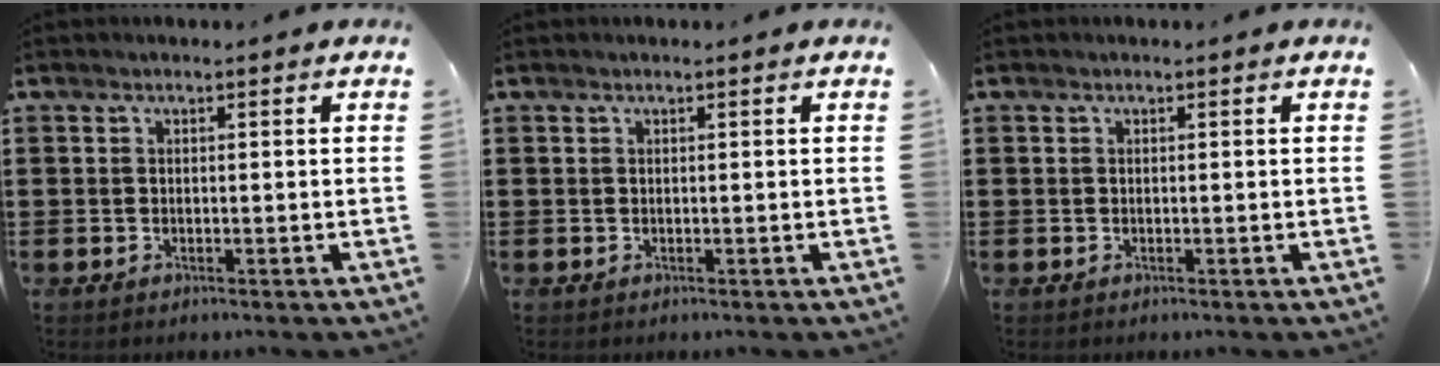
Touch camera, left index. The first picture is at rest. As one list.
[{"total": 0.0}, {"total": 0.0}]